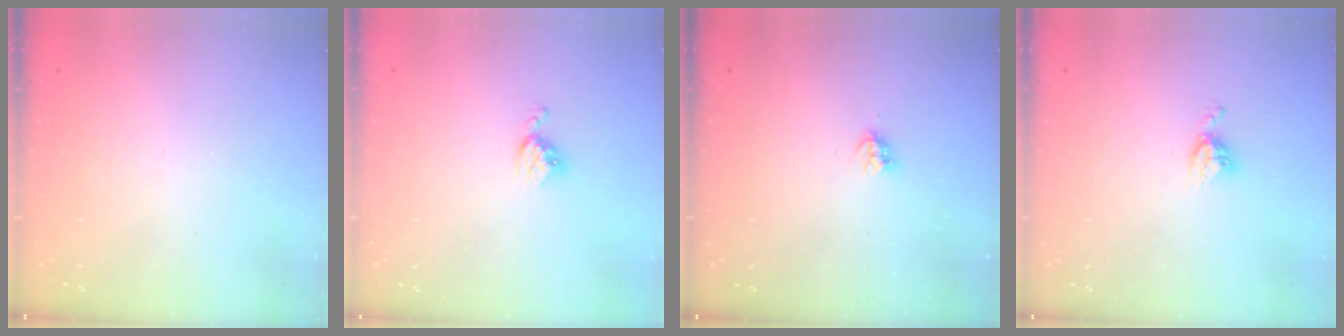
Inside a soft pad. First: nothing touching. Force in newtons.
{"total": 4.2, "press": 4.2, "slide": 0.5}
{"total": 3.6, "press": 3.6, "slide": 0.1}
{"total": 4.7, "press": 4.7, "slide": 0.5}